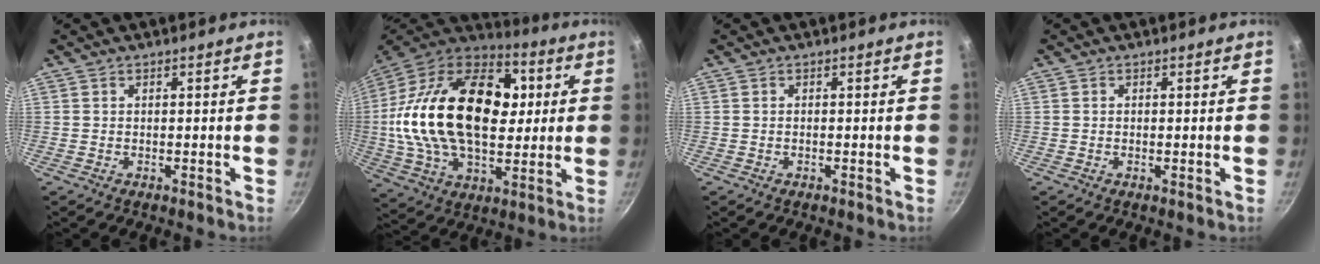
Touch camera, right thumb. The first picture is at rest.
{"total": 32.8, "force": [3.6, 20.3, 25.6], "torque": [-0.447, 0.027, 0.049]}
{"total": 0.0}
{"total": 0.0}